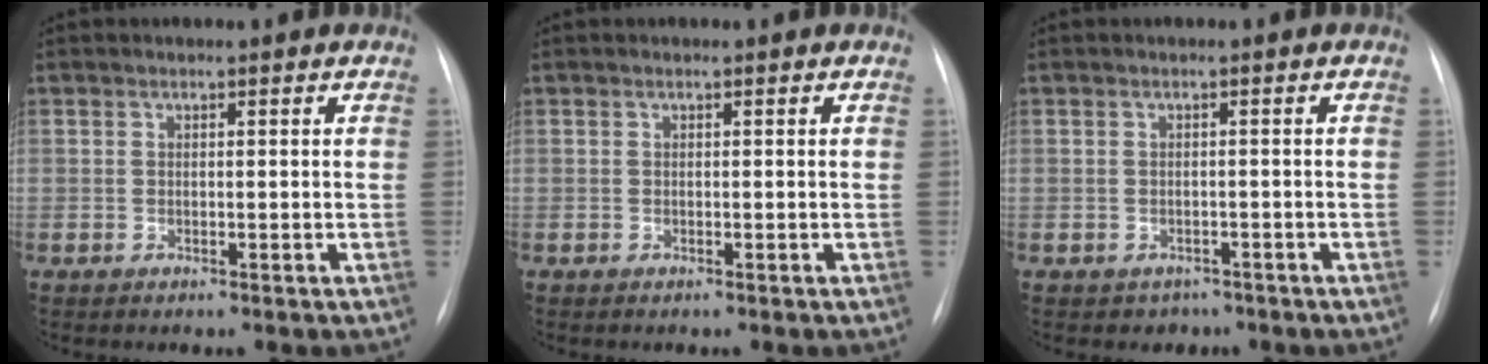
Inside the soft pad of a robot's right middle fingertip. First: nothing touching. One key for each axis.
{"total": 0.0}
{"total": 2.3, "fx": -1.5, "fy": 1.7, "fz": -0.1, "tx": -0.004, "ty": 0.007, "tz": -0.018}